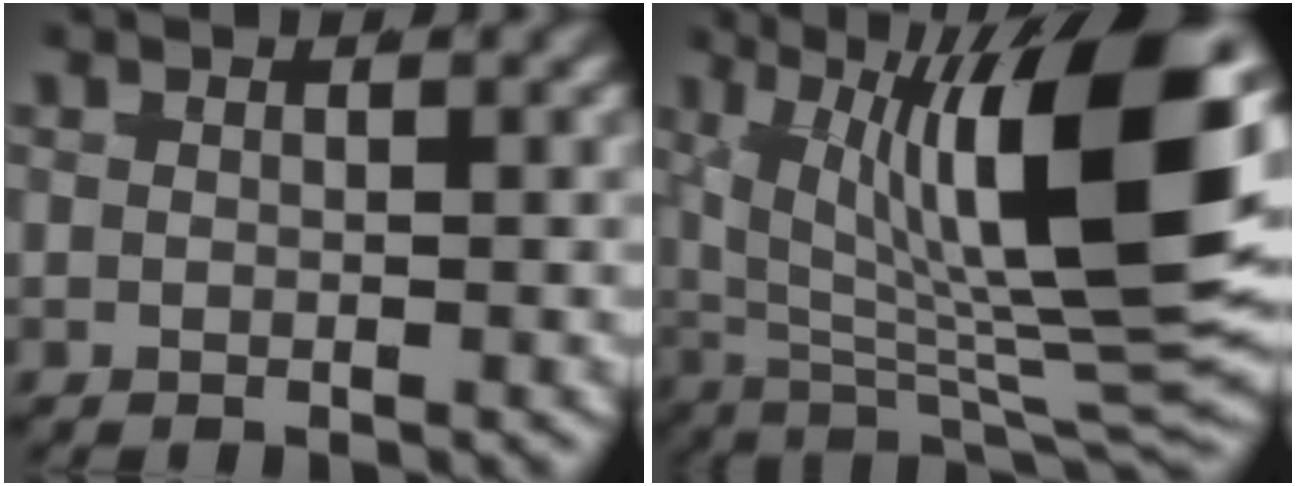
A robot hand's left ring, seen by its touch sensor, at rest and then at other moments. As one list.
[{"total": 15.5, "force": [2.3, 6.0, 14.1], "torque": [-0.194, 0.003, 0.036]}]